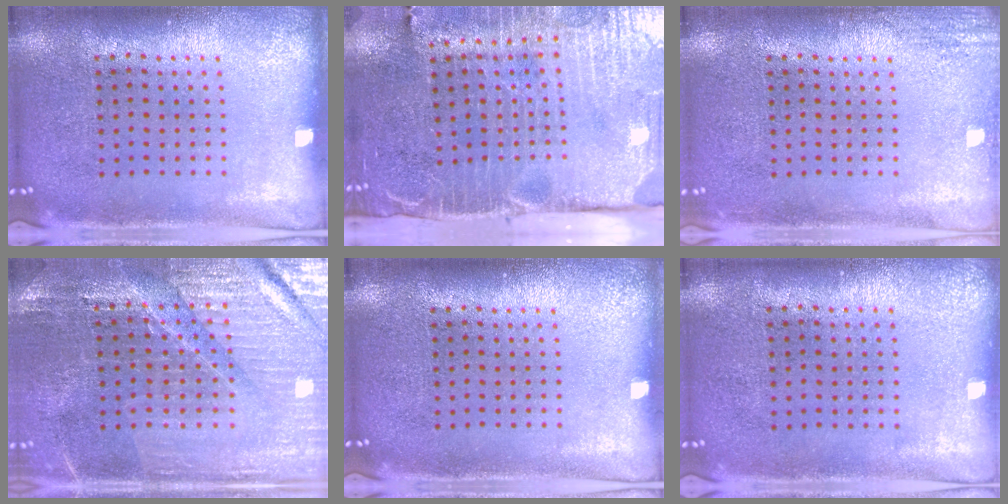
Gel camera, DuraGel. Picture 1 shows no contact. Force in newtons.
{"total": 4.8, "press": 3.9, "slide": 2.7}
{"total": 1.4, "press": 1.4, "slide": 0.2}
{"total": 3.2, "press": 3.1, "slide": 0.3}
{"total": 0.0}
{"total": 0.0}